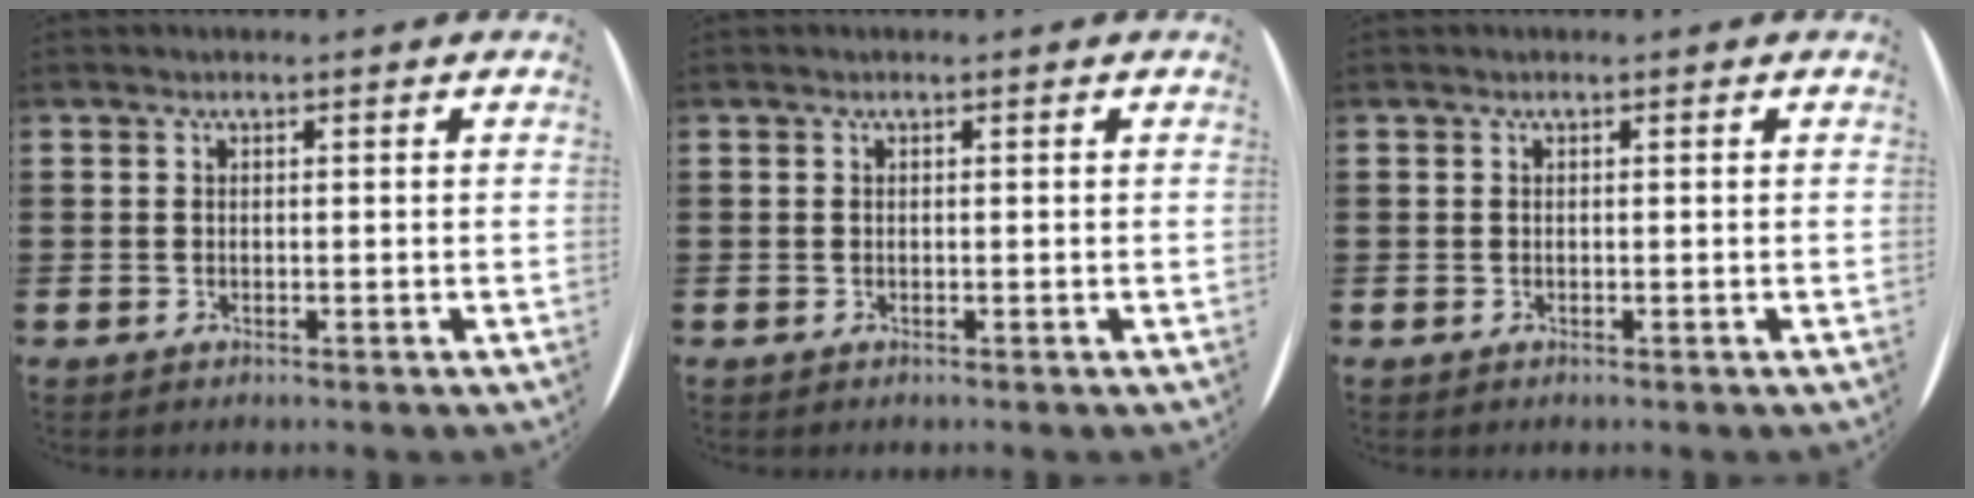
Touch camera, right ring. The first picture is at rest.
{"total": 0.0}
{"total": 0.0}